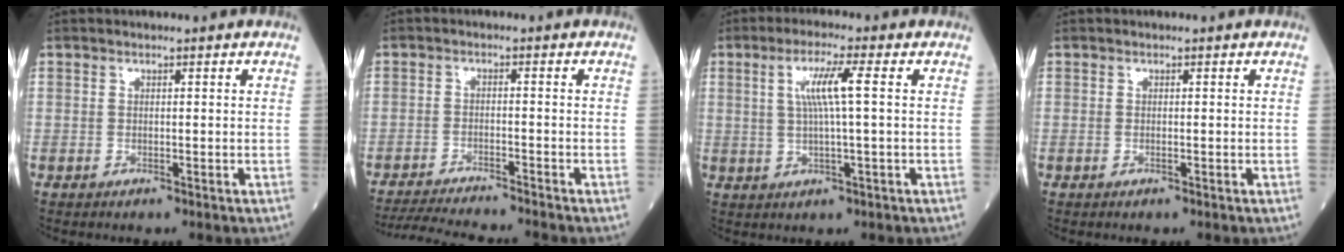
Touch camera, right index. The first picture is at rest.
{"total": 10.4, "force": [-9.7, -0.4, 3.5], "torque": [-0.049, -0.014, -0.156]}
{"total": 5.8, "force": [1.2, -0.3, 5.6], "torque": [-0.110, 0.006, 0.025]}
{"total": 0.0}